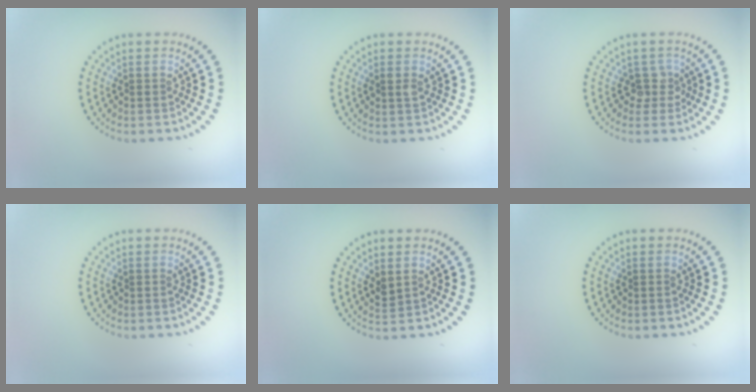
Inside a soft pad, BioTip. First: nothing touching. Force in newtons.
{"total": 1.0, "press": 1.0, "slide": 0.1}
{"total": 1.8, "press": 1.3, "slide": 1.2}
{"total": 0.0}
{"total": 1.0, "press": 0.9, "slide": 0.4}
{"total": 0.0}